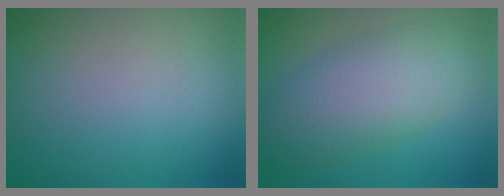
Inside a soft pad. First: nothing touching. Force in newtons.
{"total": 6.4, "press": 6.4, "slide": 0.3}